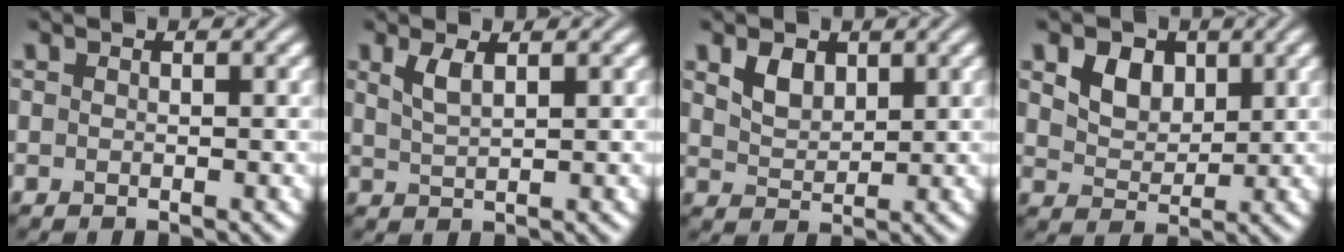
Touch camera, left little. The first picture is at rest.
{"total": 1.9, "force": [1.1, 0.6, 1.5], "torque": [-0.032, 0.000, 0.024]}
{"total": 2.6, "force": [1.4, 1.6, 1.4], "torque": [-0.032, -0.001, 0.030]}
{"total": 4.2, "force": [1.9, 3.0, 2.3], "torque": [-0.053, -0.001, 0.026]}